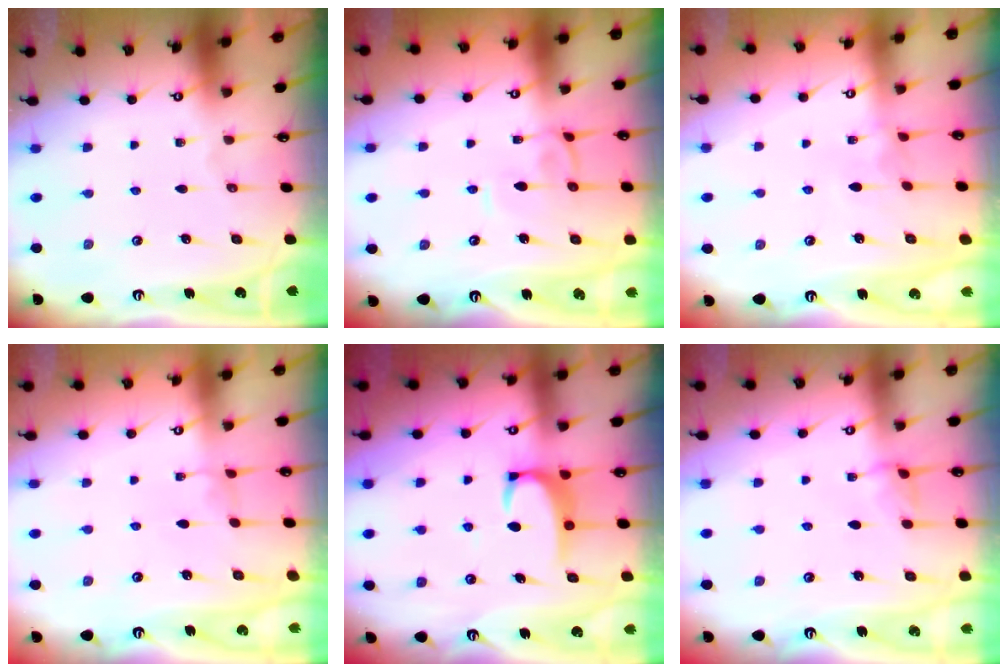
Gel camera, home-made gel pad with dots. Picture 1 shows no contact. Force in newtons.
{"total": 1.3, "press": 1.2, "slide": 0.5}
{"total": 3.4, "press": 3.3, "slide": 0.3}
{"total": 2.6, "press": 2.6, "slide": 0.2}
{"total": 3.5, "press": 3.4, "slide": 0.2}
{"total": 2.7, "press": 2.7, "slide": 0.2}